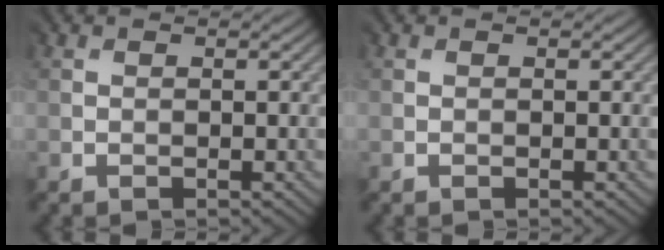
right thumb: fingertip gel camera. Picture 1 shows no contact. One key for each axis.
{"total": 0.0}